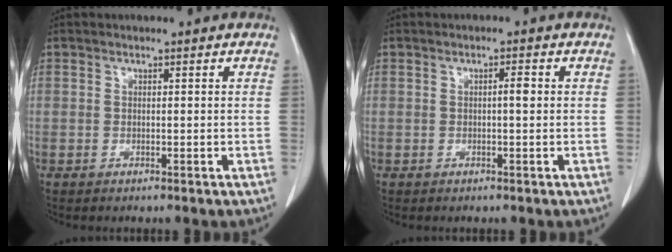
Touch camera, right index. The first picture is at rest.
{"total": 1.4, "force": [0.0, 0.1, 1.4], "torque": [-0.021, 0.003, 0.000]}